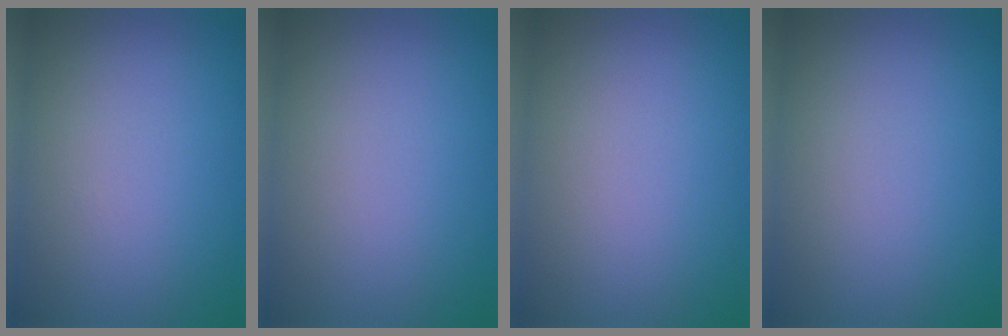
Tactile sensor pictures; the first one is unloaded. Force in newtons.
{"total": 0.0}
{"total": 0.0}
{"total": 0.0}